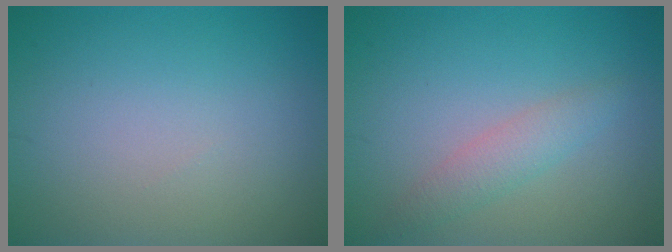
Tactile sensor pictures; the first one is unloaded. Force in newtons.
{"total": 2.1, "press": 2.1, "slide": 0.1}